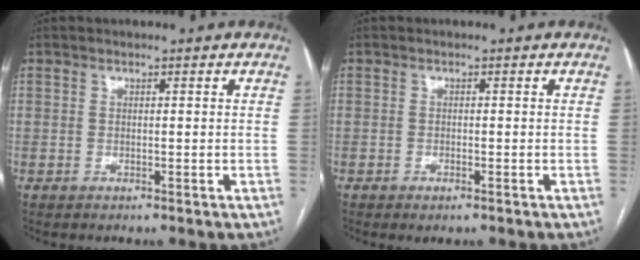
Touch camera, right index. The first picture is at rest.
{"total": 1.3, "force": [-0.8, 0.4, 1.0], "torque": [-0.018, -0.002, -0.007]}